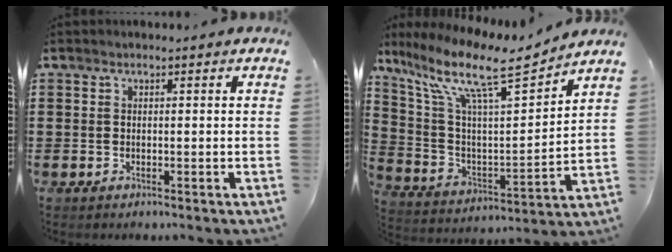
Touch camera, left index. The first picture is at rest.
{"total": 12.1, "force": [8.5, 2.6, 8.2], "torque": [-0.182, -0.048, 0.137]}